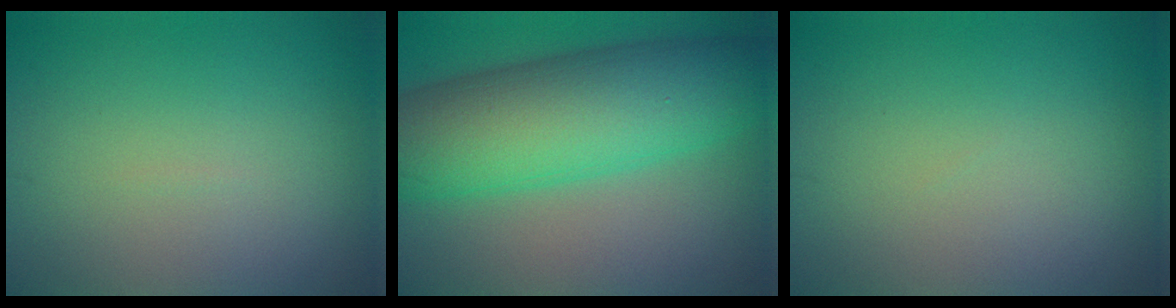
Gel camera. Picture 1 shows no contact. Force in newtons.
{"total": 11.2, "press": 11.2, "slide": 0.2}
{"total": 0.0}